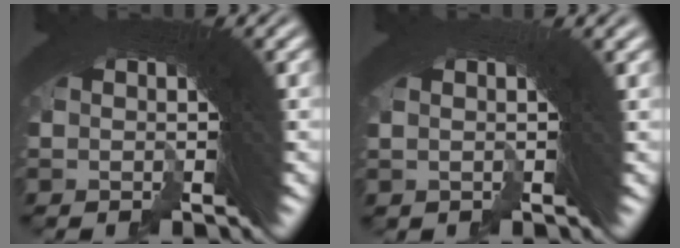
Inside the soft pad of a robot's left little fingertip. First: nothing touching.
{"total": 1.0, "force": [0.5, -0.6, 0.7], "torque": [0.002, 0.018, 0.005]}